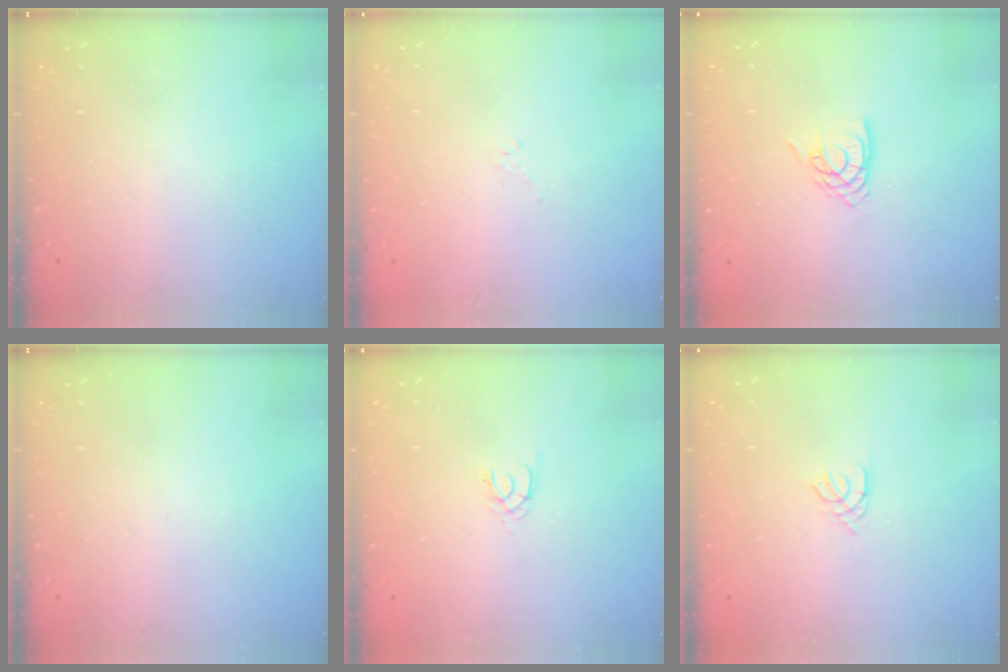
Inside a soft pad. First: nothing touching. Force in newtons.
{"total": 4.3, "press": 4.2, "slide": 0.9}
{"total": 7.4, "press": 7.3, "slide": 0.5}
{"total": 0.0}
{"total": 1.3, "press": 1.2, "slide": 0.3}
{"total": 1.4, "press": 1.4, "slide": 0.3}